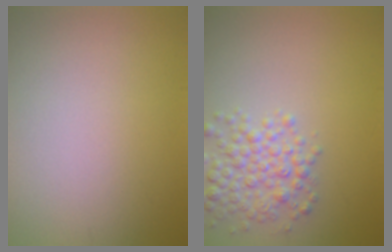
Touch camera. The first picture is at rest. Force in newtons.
{"total": 3.9, "press": 3.9, "slide": 0.1}